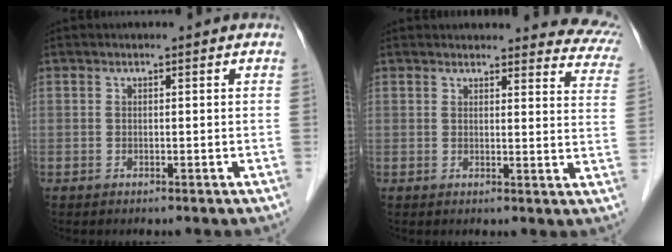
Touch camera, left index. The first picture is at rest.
{"total": 13.8, "force": [13.1, 3.4, 3.0], "torque": [0.011, -0.043, 0.106]}